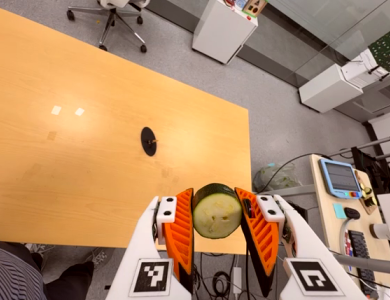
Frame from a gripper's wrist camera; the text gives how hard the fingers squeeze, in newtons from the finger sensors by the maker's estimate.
{"total": 11.1, "left": 10.2, "right": 12.0}